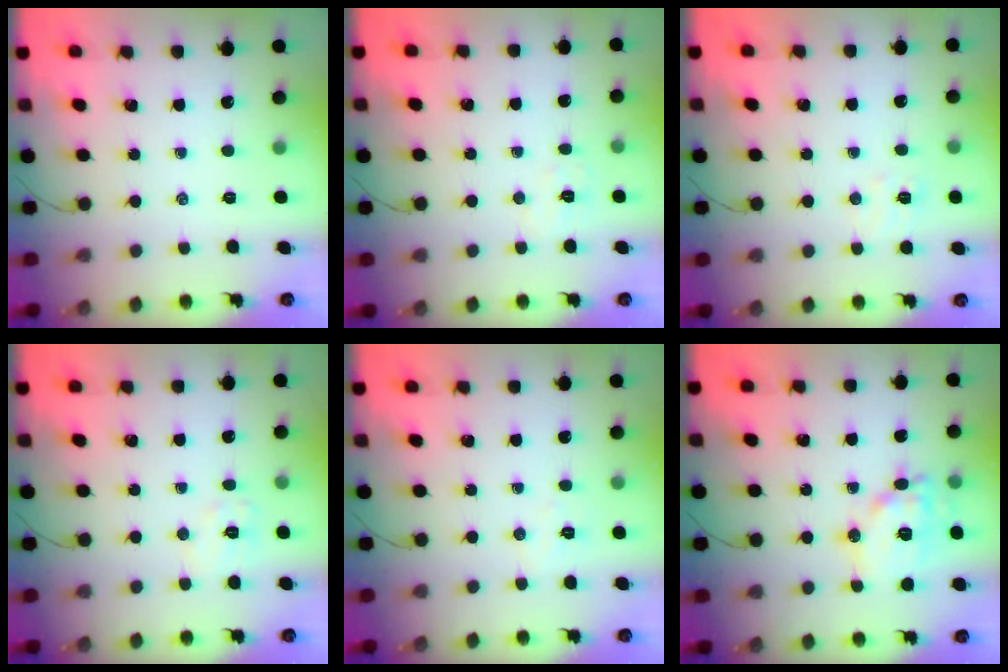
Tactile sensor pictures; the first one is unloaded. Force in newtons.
{"total": 4.6, "press": 4.5, "slide": 1.0}
{"total": 4.6, "press": 4.5, "slide": 1.0}
{"total": 6.6, "press": 6.5, "slide": 1.2}
{"total": 3.9, "press": 3.8, "slide": 0.8}
{"total": 14.2, "press": 14.2, "slide": 1.2}